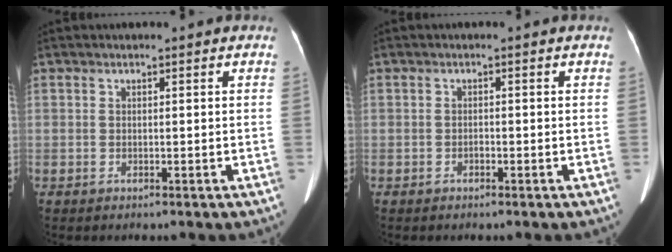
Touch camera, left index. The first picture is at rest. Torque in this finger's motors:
{"motor_torque": [0.04, -0.03, -0.01, -0.01]}